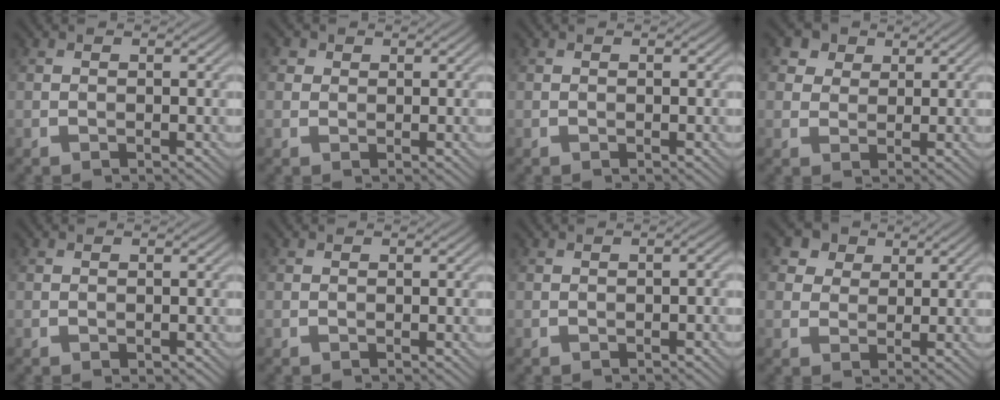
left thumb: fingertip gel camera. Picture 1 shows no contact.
{"total": 1.7, "force": [0.9, 1.4, 0.4], "torque": [-0.011, 0.002, 0.012]}
{"total": 0.0}
{"total": 4.5, "force": [2.8, 3.2, 1.6], "torque": [-0.046, -0.003, 0.056]}
{"total": 0.0}
{"total": 0.0}
{"total": 1.1, "force": [-0.6, 0.2, 0.8], "torque": [-0.013, 0.005, -0.008]}
{"total": 5.0, "force": [3.0, 3.6, 1.8], "torque": [-0.054, -0.003, 0.060]}